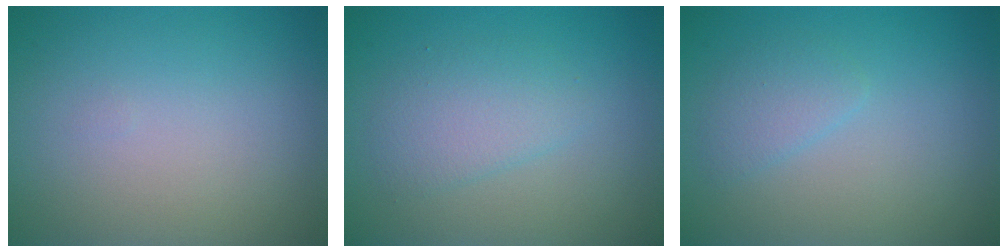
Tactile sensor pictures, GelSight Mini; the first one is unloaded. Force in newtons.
{"total": 2.6, "press": 2.6, "slide": 0.0}
{"total": 1.6, "press": 1.6, "slide": 0.1}